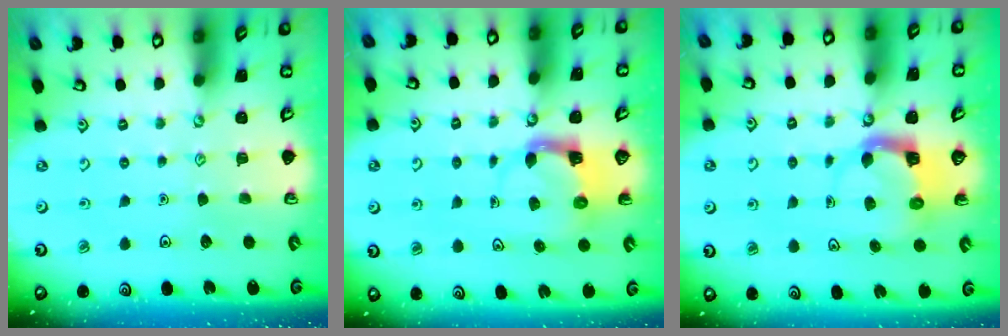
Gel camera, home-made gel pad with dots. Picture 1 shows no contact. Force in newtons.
{"total": 4.0, "press": 3.9, "slide": 0.7}
{"total": 3.6, "press": 3.6, "slide": 0.6}